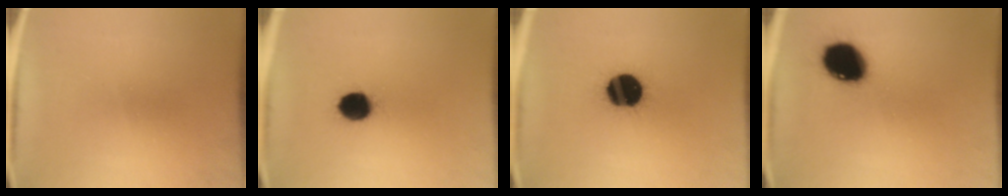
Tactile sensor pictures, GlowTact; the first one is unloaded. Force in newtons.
{"total": 8.5}
{"total": 17.1}
{"total": 13.5}